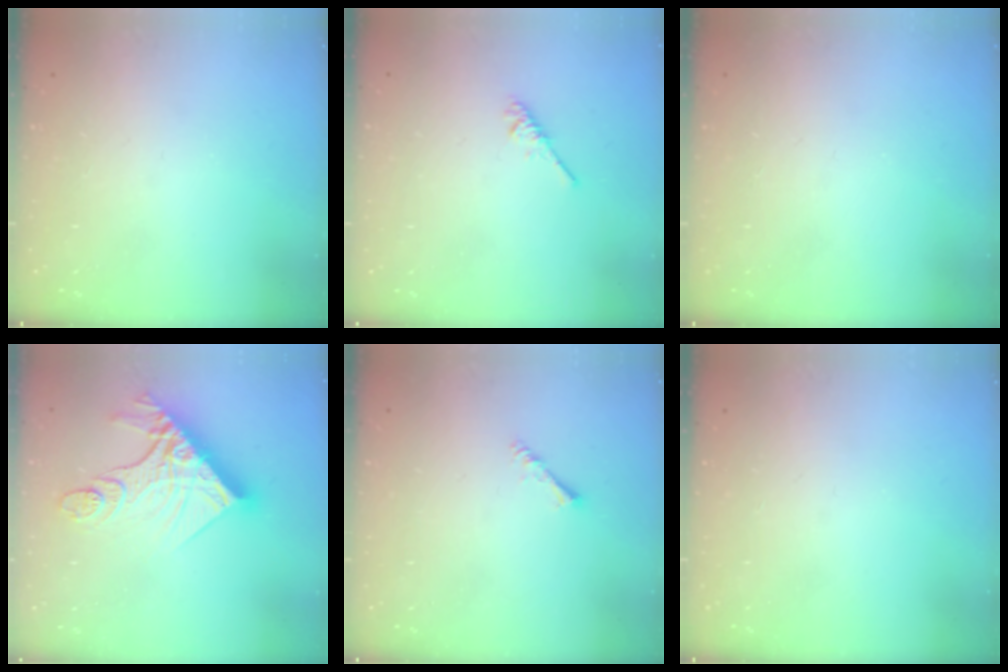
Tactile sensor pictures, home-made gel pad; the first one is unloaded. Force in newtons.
{"total": 1.9, "press": 1.9, "slide": 0.4}
{"total": 0.0}
{"total": 19.0, "press": 18.9, "slide": 2.3}
{"total": 1.4, "press": 1.4, "slide": 0.3}
{"total": 0.0}